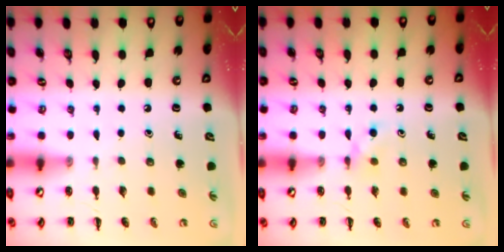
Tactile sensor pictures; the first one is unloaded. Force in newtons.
{"total": 2.9, "press": 2.7, "slide": 1.1}